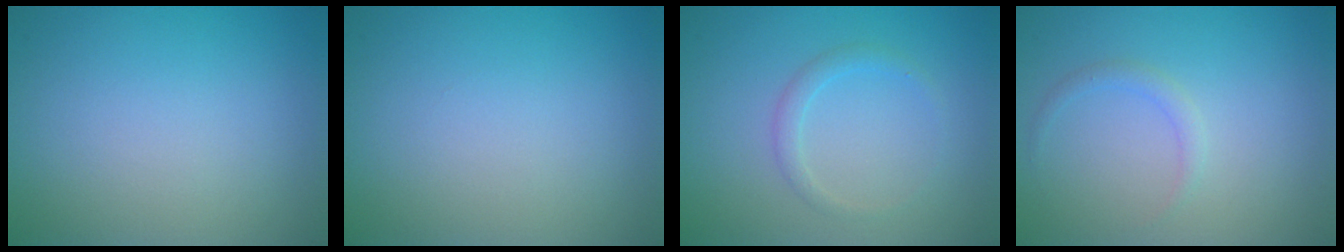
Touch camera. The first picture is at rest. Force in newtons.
{"total": 0.0}
{"total": 1.3, "press": 1.3, "slide": 0.0}
{"total": 1.1, "press": 1.1, "slide": 0.0}